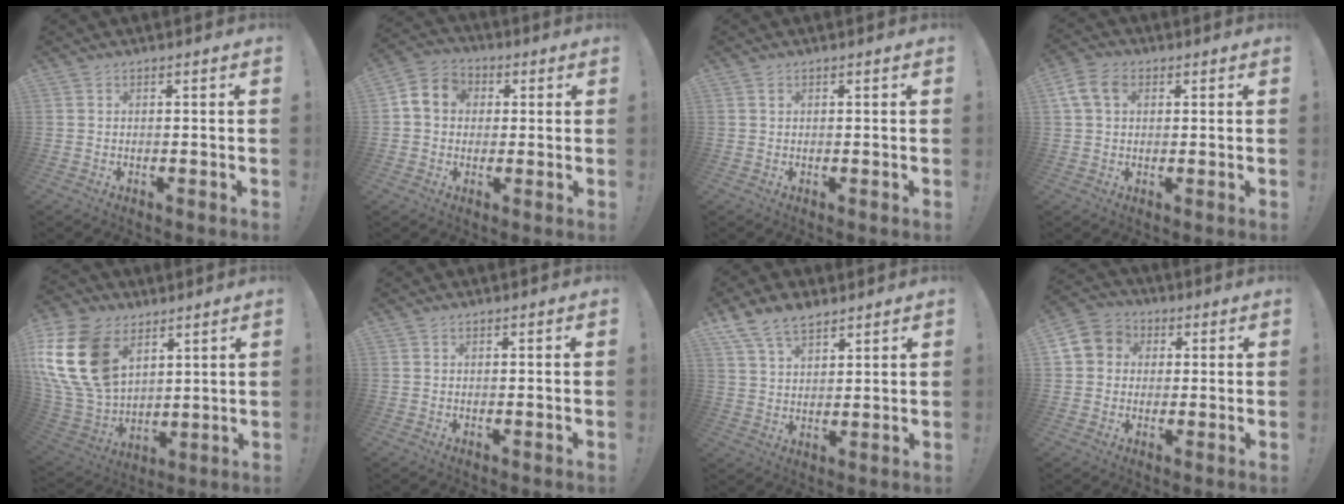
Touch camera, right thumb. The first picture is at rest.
{"total": 8.3, "force": [1.1, 7.4, 3.7], "torque": [-0.043, 0.010, 0.025]}
{"total": 0.8, "force": [0.3, 0.6, 0.3], "torque": [-0.001, 0.001, 0.003]}
{"total": 8.6, "force": [2.8, 6.0, 5.5], "torque": [-0.105, 0.004, 0.055]}
{"total": 23.9, "force": [8.7, 16.8, 14.5], "torque": [-0.301, -0.041, 0.179]}
{"total": 0.0}
{"total": 9.3, "force": [6.8, 4.6, 4.3], "torque": [-0.079, -0.031, 0.132]}
{"total": 7.5, "force": [0.9, 7.1, 2.3], "torque": [-0.035, 0.008, 0.019]}